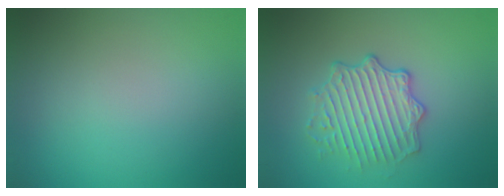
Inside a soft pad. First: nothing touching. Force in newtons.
{"total": 4.2, "press": 3.8, "slide": 1.7}